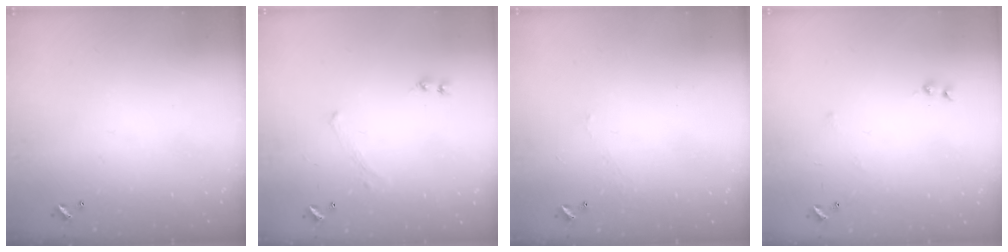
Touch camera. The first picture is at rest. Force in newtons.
{"total": 0.0}
{"total": 0.0}
{"total": 6.1, "press": 6.1, "slide": 0.8}